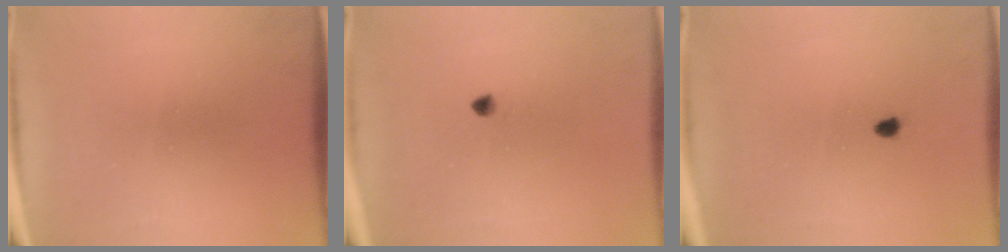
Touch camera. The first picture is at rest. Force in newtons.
{"total": 1.1}
{"total": 0.7}